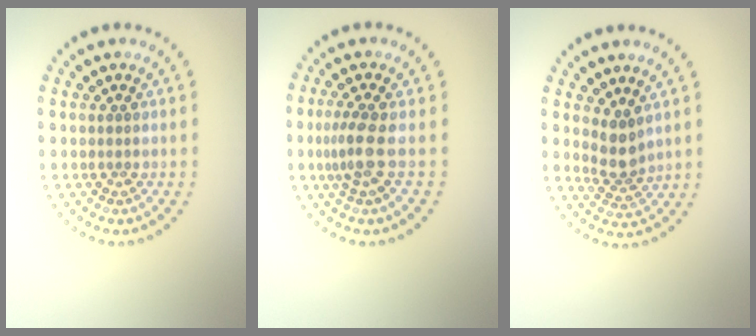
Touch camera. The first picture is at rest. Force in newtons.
{"total": 2.3, "press": 1.9, "slide": 1.4}
{"total": 2.6, "press": 2.1, "slide": 1.5}